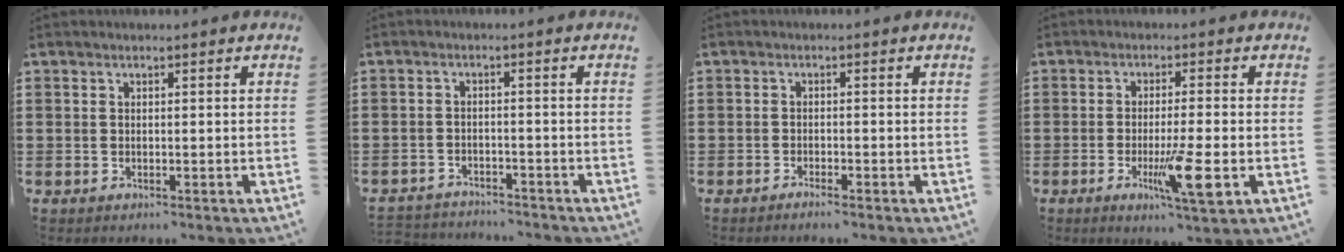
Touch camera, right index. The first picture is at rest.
{"total": 2.7, "force": [-2.7, 0.2, -0.2], "torque": [-0.005, -0.001, -0.059]}
{"total": 1.2, "force": [-1.1, -0.1, 0.3], "torque": [-0.008, -0.001, -0.022]}
{"total": 8.4, "force": [-2.7, 1.1, 7.9], "torque": [-0.152, -0.020, -0.046]}